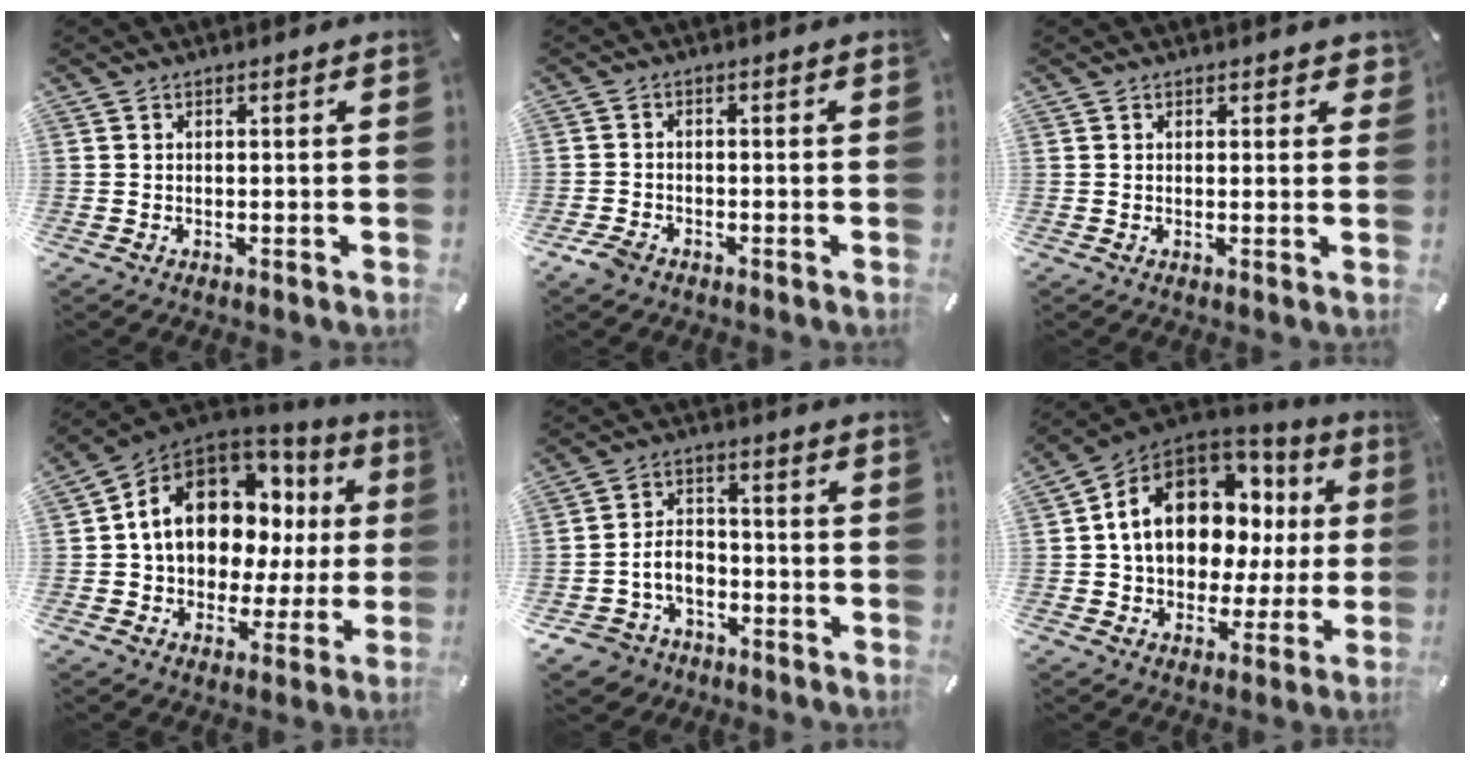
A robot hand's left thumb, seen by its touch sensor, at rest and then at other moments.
{"total": 3.1, "force": [-2.2, 1.8, 1.2], "torque": [-0.033, 0.007, -0.045]}
{"total": 1.4, "force": [0.9, 0.9, 0.8], "torque": [0.000, -0.002, 0.011]}
{"total": 14.9, "force": [4.9, 11.1, 8.7], "torque": [-0.148, -0.031, 0.092]}
{"total": 7.6, "force": [-3.0, 6.6, 2.3], "torque": [-0.068, 0.015, -0.059]}
{"total": 17.1, "force": [4.9, 12.3, 10.8], "torque": [-0.182, -0.027, 0.085]}